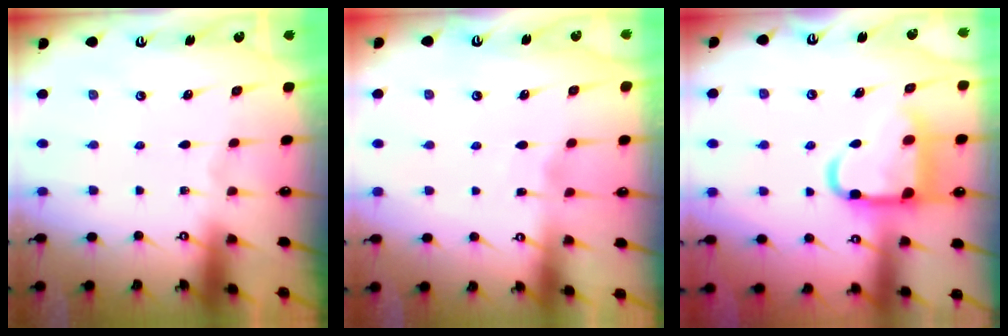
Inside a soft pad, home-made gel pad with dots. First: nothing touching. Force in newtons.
{"total": 2.1, "press": 2.1, "slide": 0.4}
{"total": 15.0, "press": 14.9, "slide": 1.4}